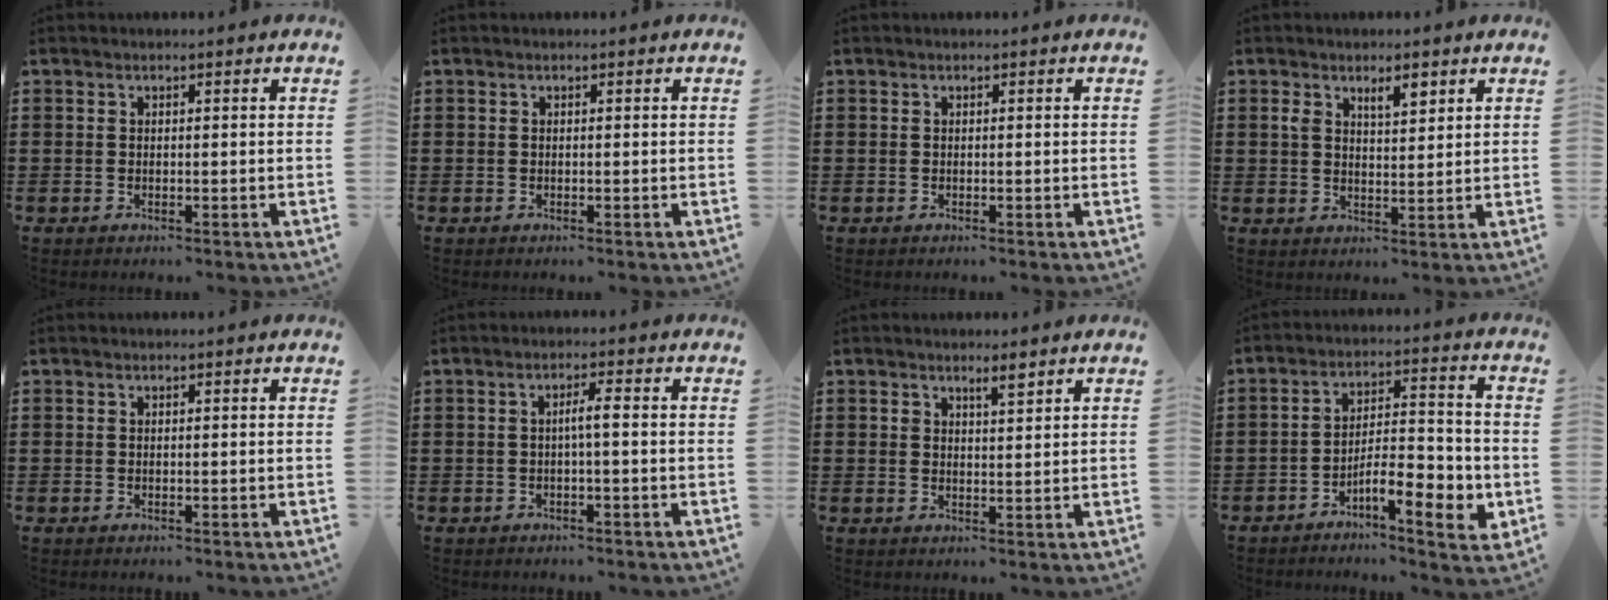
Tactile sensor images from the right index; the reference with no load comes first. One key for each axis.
{"total": 0.0}
{"total": 0.0}
{"total": 4.0, "fx": 2.4, "fy": 1.5, "fz": 2.8, "tx": -0.053, "ty": 0.002, "tz": 0.040}
{"total": 0.0}
{"total": 2.4, "fx": -0.3, "fy": 0.0, "fz": 2.3, "tx": -0.044, "ty": 0.000, "tz": -0.009}
{"total": 2.4, "fx": 1.8, "fy": 0.6, "fz": 1.5, "tx": -0.024, "ty": 0.000, "tz": 0.029}
{"total": 8.4, "fx": -4.2, "fy": 2.3, "fz": 6.9, "tx": -0.111, "ty": 0.000, "tz": -0.075}